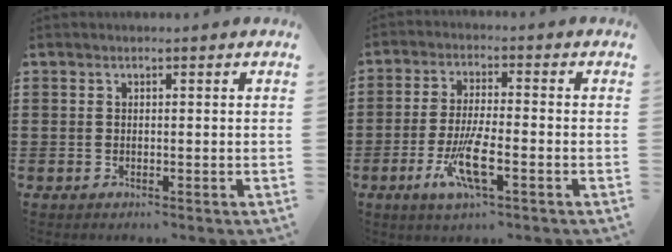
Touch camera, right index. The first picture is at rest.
{"total": 7.3, "force": [-3.0, 1.3, 6.5], "torque": [-0.144, -0.020, -0.060]}